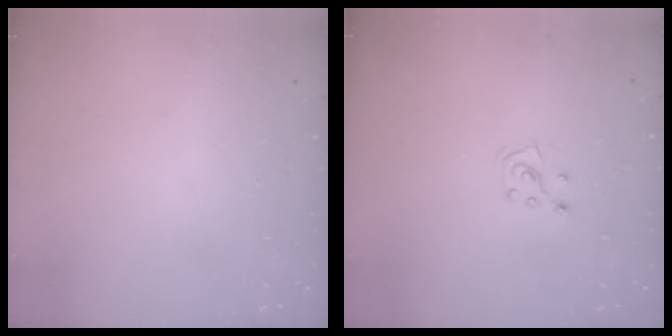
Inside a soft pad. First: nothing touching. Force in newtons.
{"total": 5.9, "press": 5.8, "slide": 0.7}